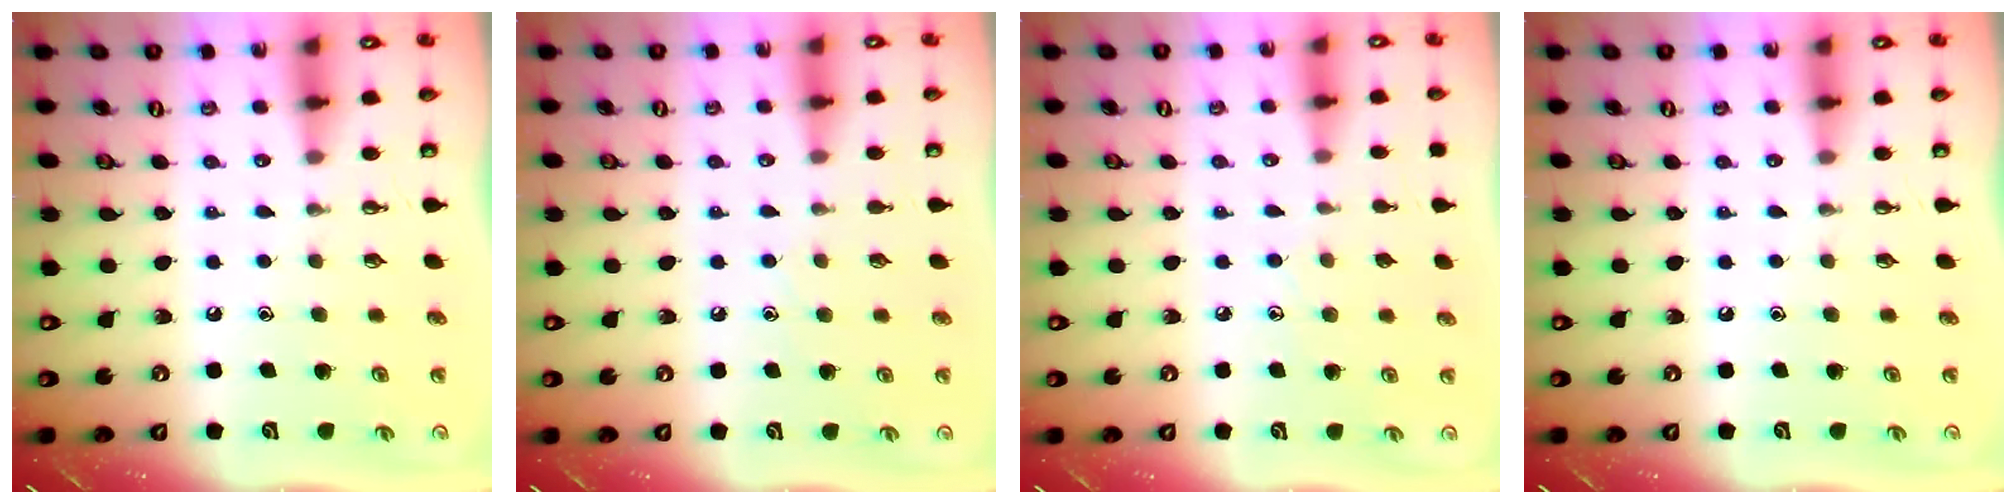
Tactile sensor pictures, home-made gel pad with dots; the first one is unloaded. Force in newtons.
{"total": 5.9, "press": 5.9, "slide": 0.6}
{"total": 4.8, "press": 4.7, "slide": 0.6}
{"total": 0.0}